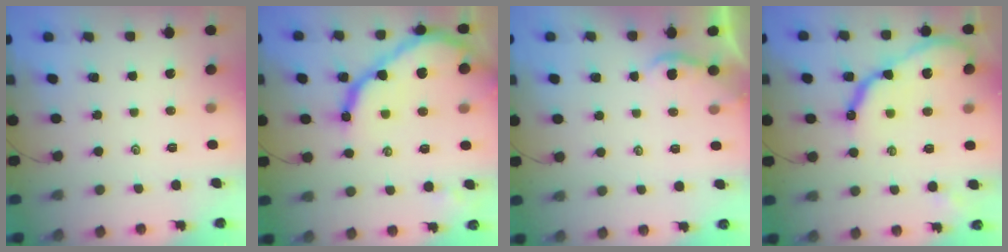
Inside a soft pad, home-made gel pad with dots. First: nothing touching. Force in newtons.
{"total": 19.8, "press": 19.7, "slide": 1.8}
{"total": 1.6, "press": 1.6, "slide": 0.2}
{"total": 13.7, "press": 13.6, "slide": 1.5}